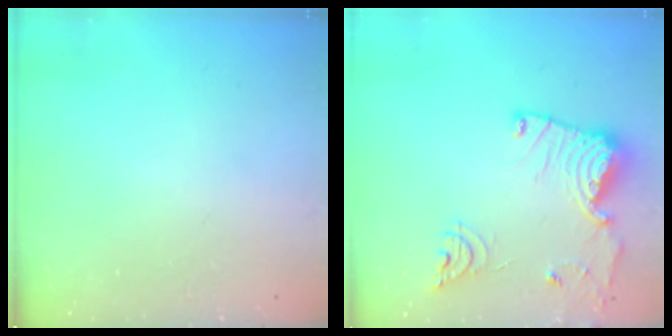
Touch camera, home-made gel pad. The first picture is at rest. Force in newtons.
{"total": 15.7, "press": 15.6, "slide": 1.7}